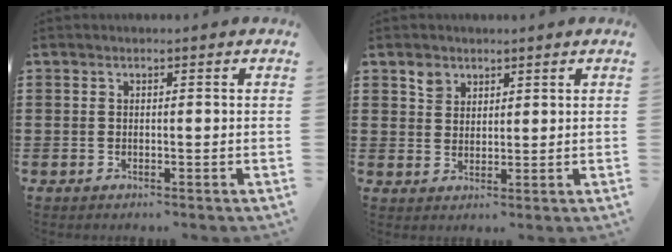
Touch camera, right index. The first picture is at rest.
{"total": 3.0, "force": [2.0, 2.1, 0.4], "torque": [-0.008, 0.003, 0.038]}